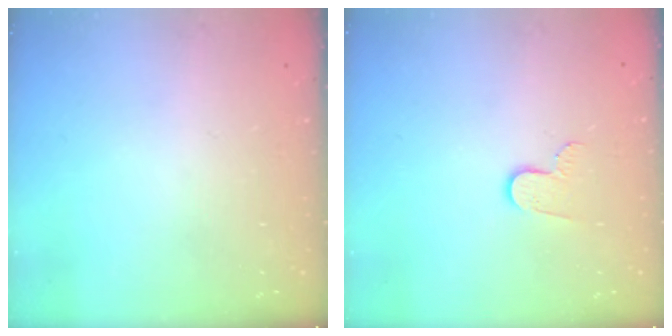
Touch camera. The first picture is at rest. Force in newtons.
{"total": 7.0, "press": 7.0, "slide": 0.5}